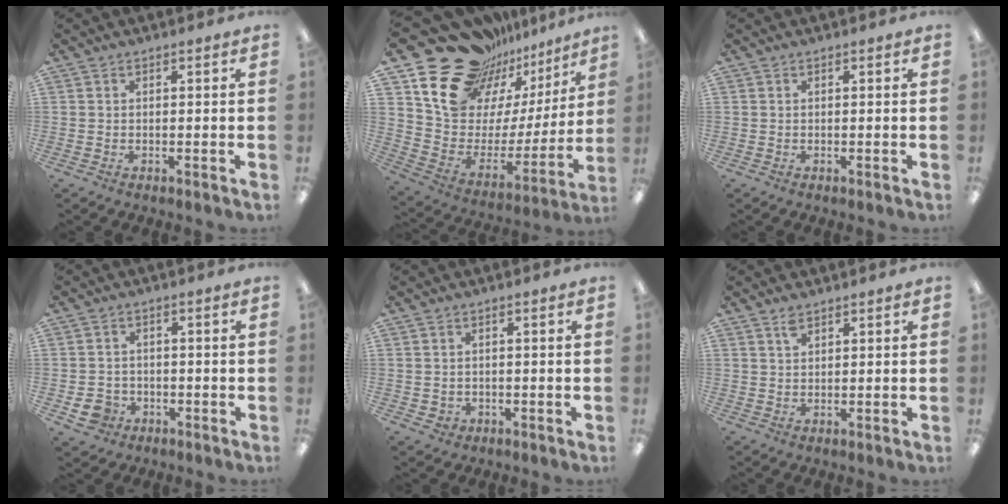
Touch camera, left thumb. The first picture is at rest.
{"total": 20.7, "force": [16.2, 11.3, 6.1], "torque": [-0.110, -0.128, 0.304]}
{"total": 0.0}
{"total": 5.2, "force": [-2.3, 4.4, 1.8], "torque": [-0.041, 0.008, -0.043]}
{"total": 1.8, "force": [-0.3, 1.7, 0.5], "torque": [-0.011, 0.002, -0.008]}
{"total": 2.3, "force": [1.8, 1.0, 0.9], "torque": [-0.015, -0.005, 0.032]}